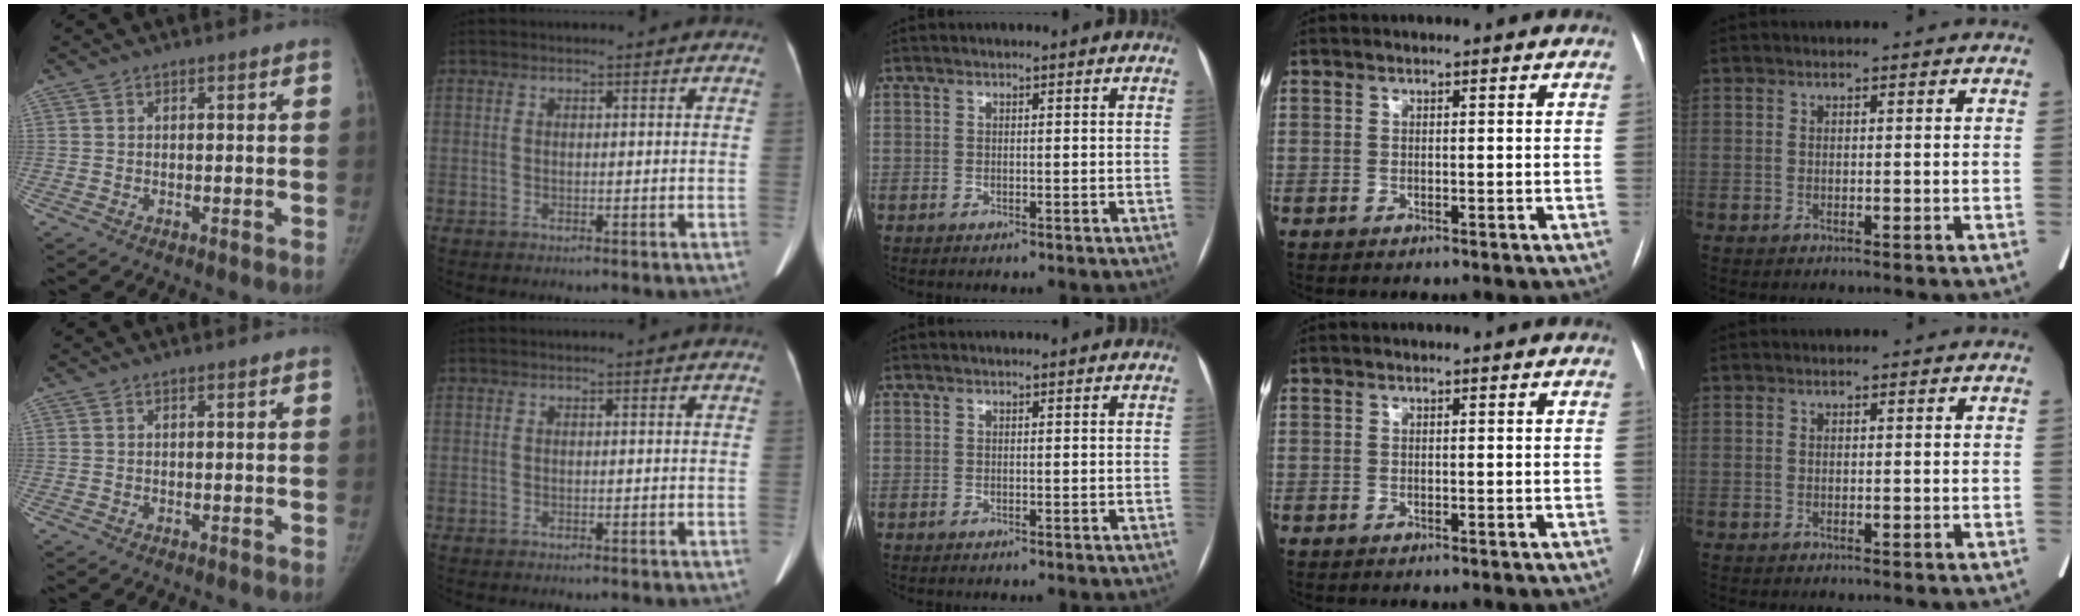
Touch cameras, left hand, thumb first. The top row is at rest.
{}